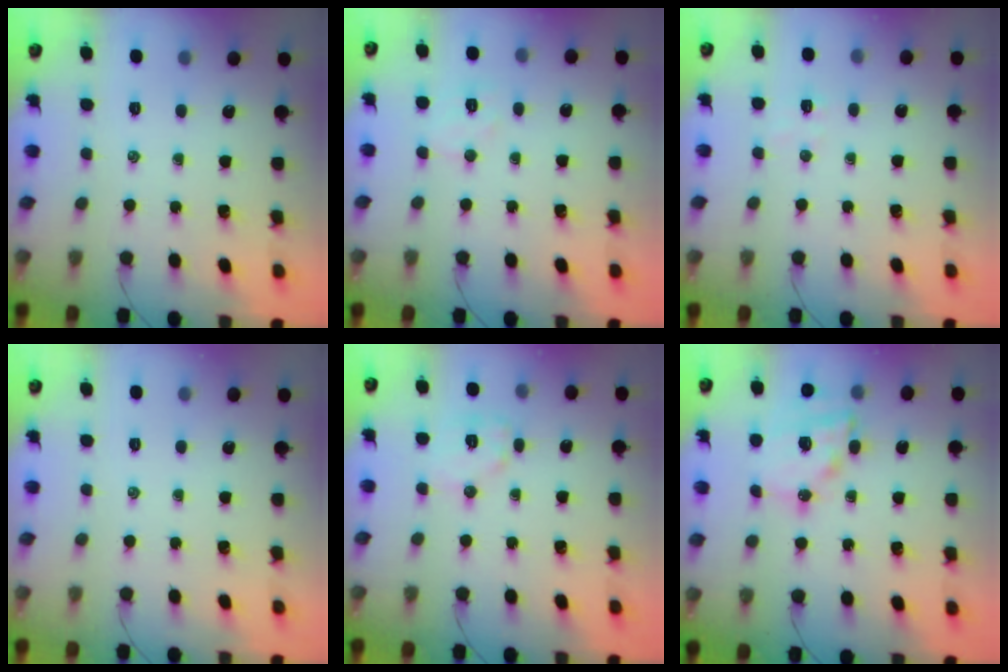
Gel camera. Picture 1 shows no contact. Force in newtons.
{"total": 5.7, "press": 5.6, "slide": 1.1}
{"total": 4.4, "press": 4.2, "slide": 1.0}
{"total": 0.0}
{"total": 8.6, "press": 8.6, "slide": 0.3}
{"total": 13.8, "press": 13.5, "slide": 3.1}